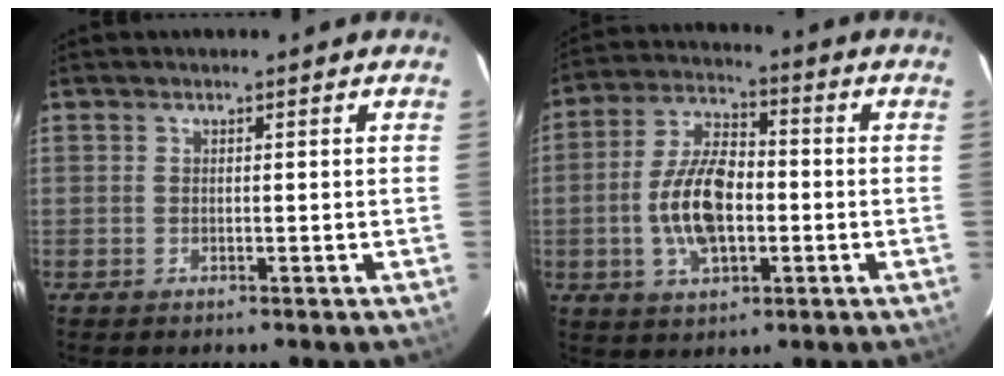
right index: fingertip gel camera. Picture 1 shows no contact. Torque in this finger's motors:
{"motor_torque": [0.97, -0.60, 0.35, 0.08]}